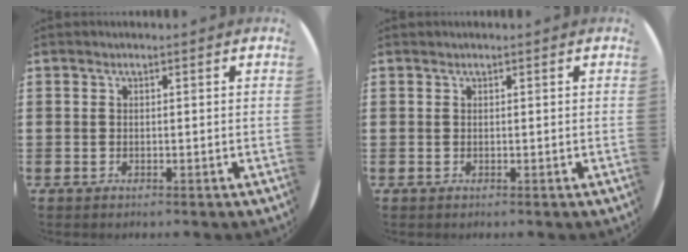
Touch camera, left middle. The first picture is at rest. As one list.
[{"total": 0.0}]